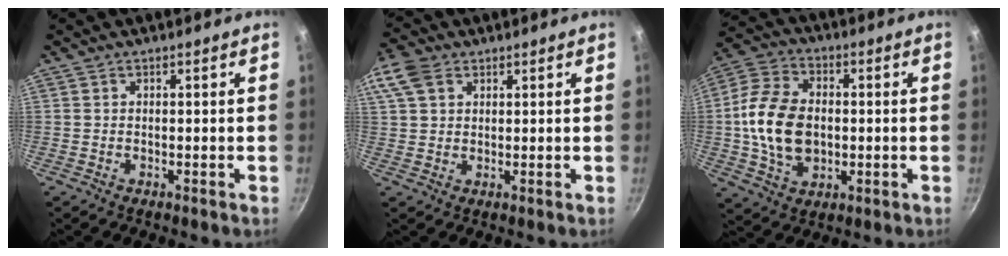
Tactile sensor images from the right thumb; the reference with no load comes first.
{"total": 7.0, "force": [3.2, 4.7, 4.0], "torque": [-0.077, 0.007, 0.056]}
{"total": 15.2, "force": [-0.4, 10.4, 11.1], "torque": [-0.192, 0.012, -0.011]}